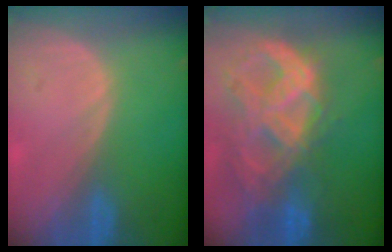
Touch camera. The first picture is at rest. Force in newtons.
{"total": 11.3, "press": 9.6, "slide": 6.0}